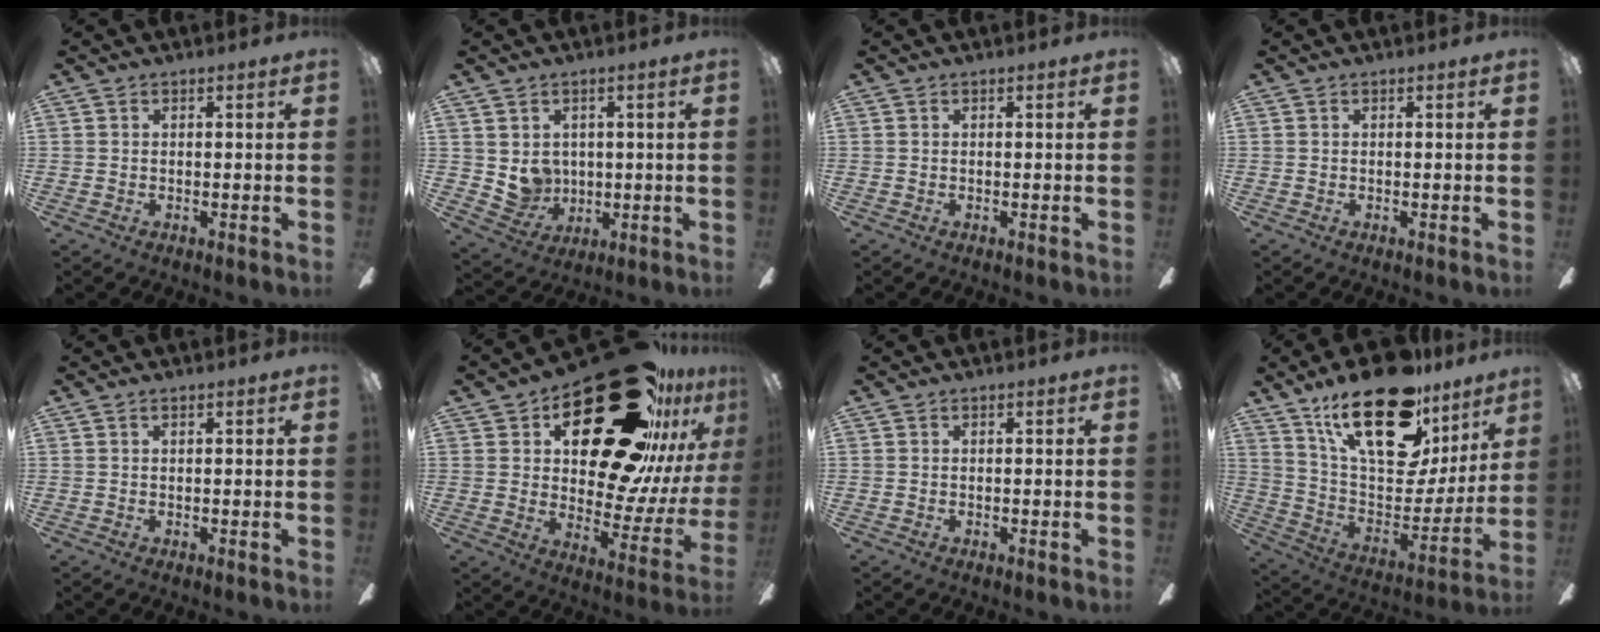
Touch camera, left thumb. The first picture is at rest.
{"total": 6.2, "force": [2.3, 5.5, 1.5], "torque": [-0.032, -0.013, 0.049]}
{"total": 0.0}
{"total": 0.0}
{"total": 0.8, "force": [0.4, 0.2, 0.7], "torque": [-0.017, 0.002, 0.007]}
{"total": 34.1, "force": [19.5, 16.0, 23.0], "torque": [-0.300, -0.124, 0.351]}
{"total": 0.0}
{"total": 27.3, "force": [16.6, 12.3, 17.9], "torque": [-0.288, -0.094, 0.290]}